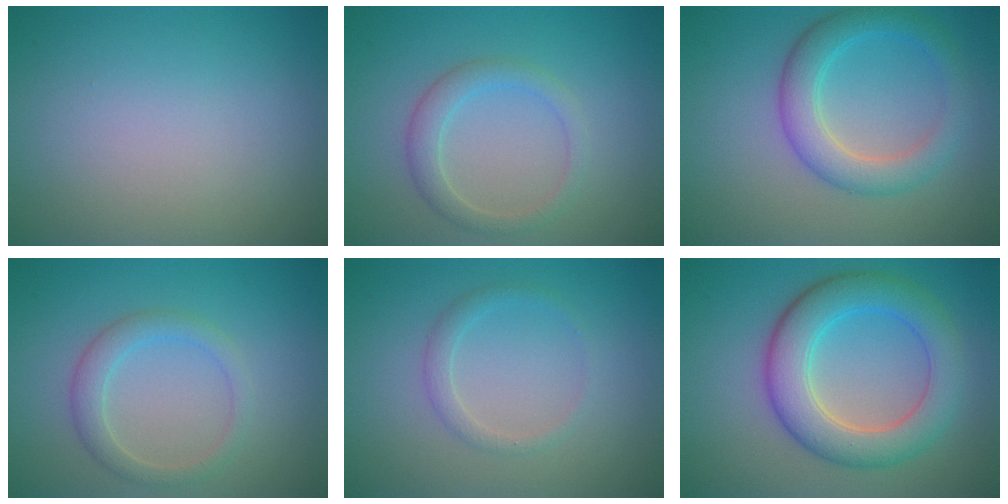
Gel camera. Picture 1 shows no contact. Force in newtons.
{"total": 2.4, "press": 2.4, "slide": 0.0}
{"total": 4.3, "press": 4.3, "slide": 0.3}
{"total": 2.4, "press": 2.4, "slide": 0.0}
{"total": 1.5, "press": 1.4, "slide": 0.0}
{"total": 6.6, "press": 6.6, "slide": 0.1}